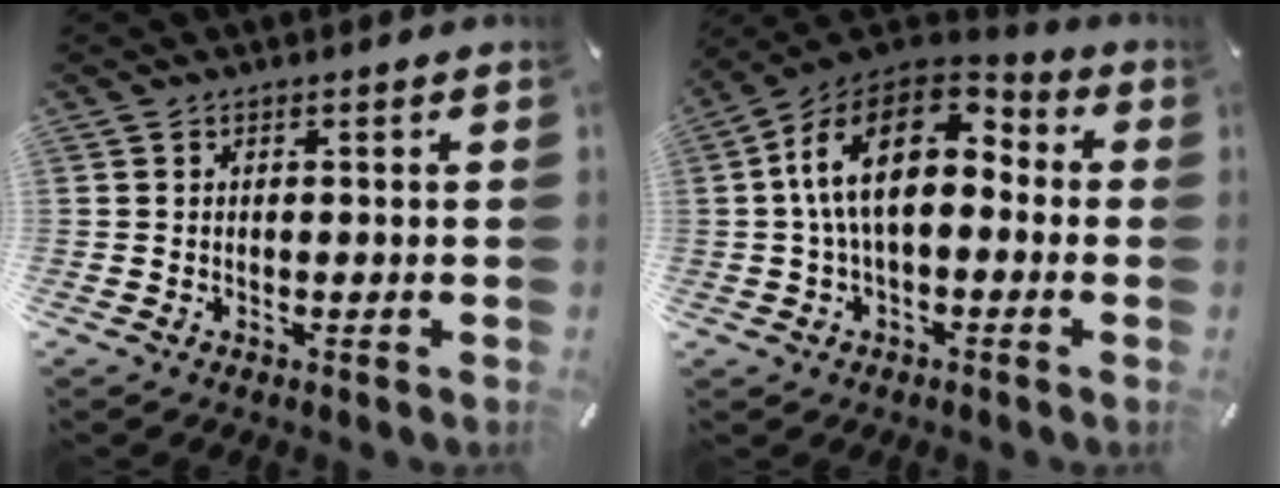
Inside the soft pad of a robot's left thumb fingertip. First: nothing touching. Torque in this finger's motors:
{"motor_torque": [0.31, 2.12, 1.67, -1.09, 0.63]}